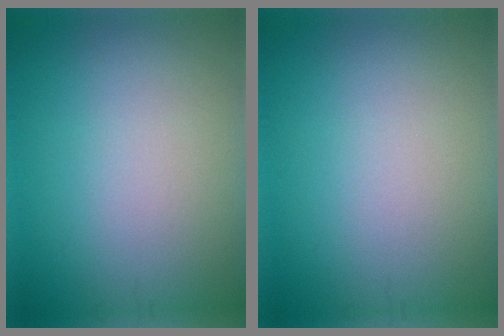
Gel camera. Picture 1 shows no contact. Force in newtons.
{"total": 0.0}